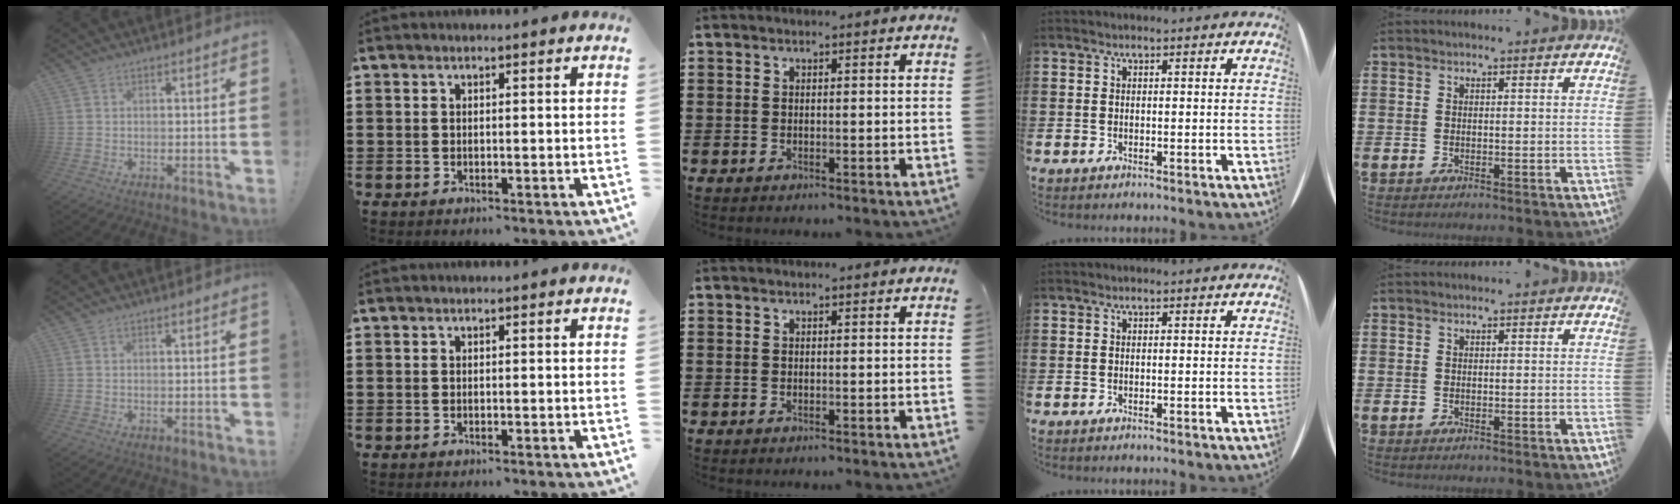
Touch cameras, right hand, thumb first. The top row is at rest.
{}